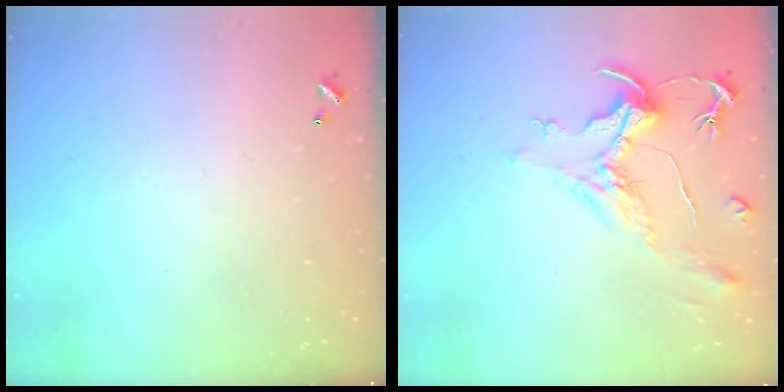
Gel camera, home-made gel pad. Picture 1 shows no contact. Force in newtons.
{"total": 2.2, "press": 1.7, "slide": 1.4}